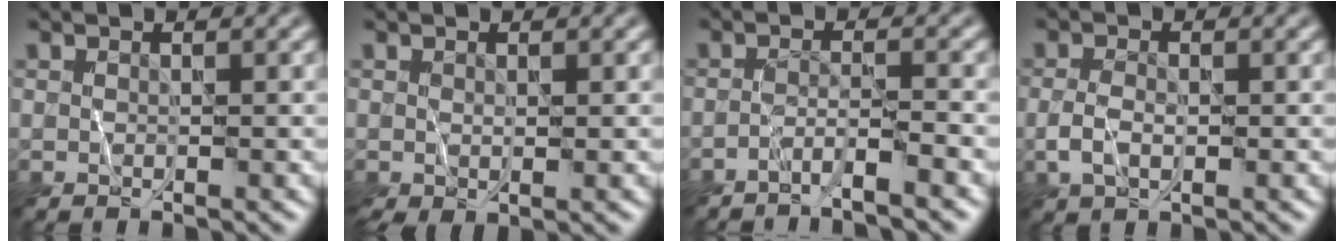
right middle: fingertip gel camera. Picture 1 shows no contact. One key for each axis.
{"total": 1.0, "fx": 0.0, "fy": 0.6, "fz": 0.8, "tx": -0.017, "ty": -0.006, "tz": 0.004}
{"total": 2.2, "fx": -1.8, "fy": -0.2, "fz": 1.3, "tx": -0.021, "ty": 0.004, "tz": -0.043}
{"total": 2.0, "fx": -0.3, "fy": 1.2, "fz": 1.6, "tx": -0.039, "ty": 0.000, "tz": -0.007}